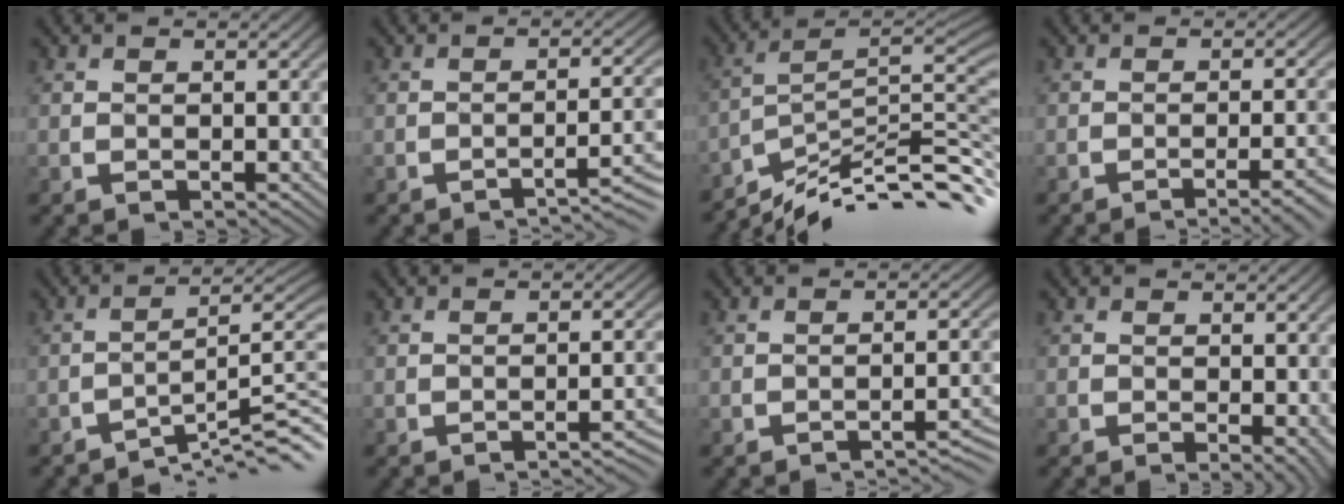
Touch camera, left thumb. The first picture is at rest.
{"total": 4.7, "force": [-2.6, 1.0, 3.8], "torque": [-0.047, 0.015, -0.047]}
{"total": 11.5, "force": [-7.8, 2.1, 8.2], "torque": [-0.126, 0.013, -0.129]}
{"total": 5.5, "force": [-2.9, 1.0, 4.6], "torque": [-0.060, 0.010, -0.042]}
{"total": 8.7, "force": [-5.2, 1.6, 6.7], "torque": [-0.090, 0.006, -0.078]}
{"total": 3.3, "force": [-2.1, 0.6, 2.4], "torque": [-0.024, 0.012, -0.037]}
{"total": 3.5, "force": [-2.5, 0.5, 2.5], "torque": [-0.028, 0.013, -0.044]}
{"total": 1.9, "force": [-0.2, 0.4, 1.9], "torque": [-0.025, -0.004, -0.004]}